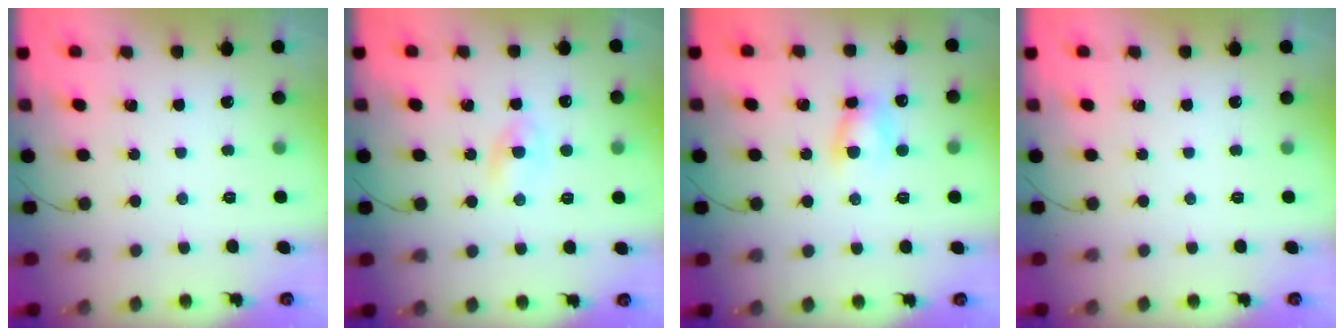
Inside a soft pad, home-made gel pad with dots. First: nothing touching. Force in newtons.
{"total": 2.2, "press": 2.0, "slide": 0.9}
{"total": 6.0, "press": 5.8, "slide": 1.2}
{"total": 0.0}